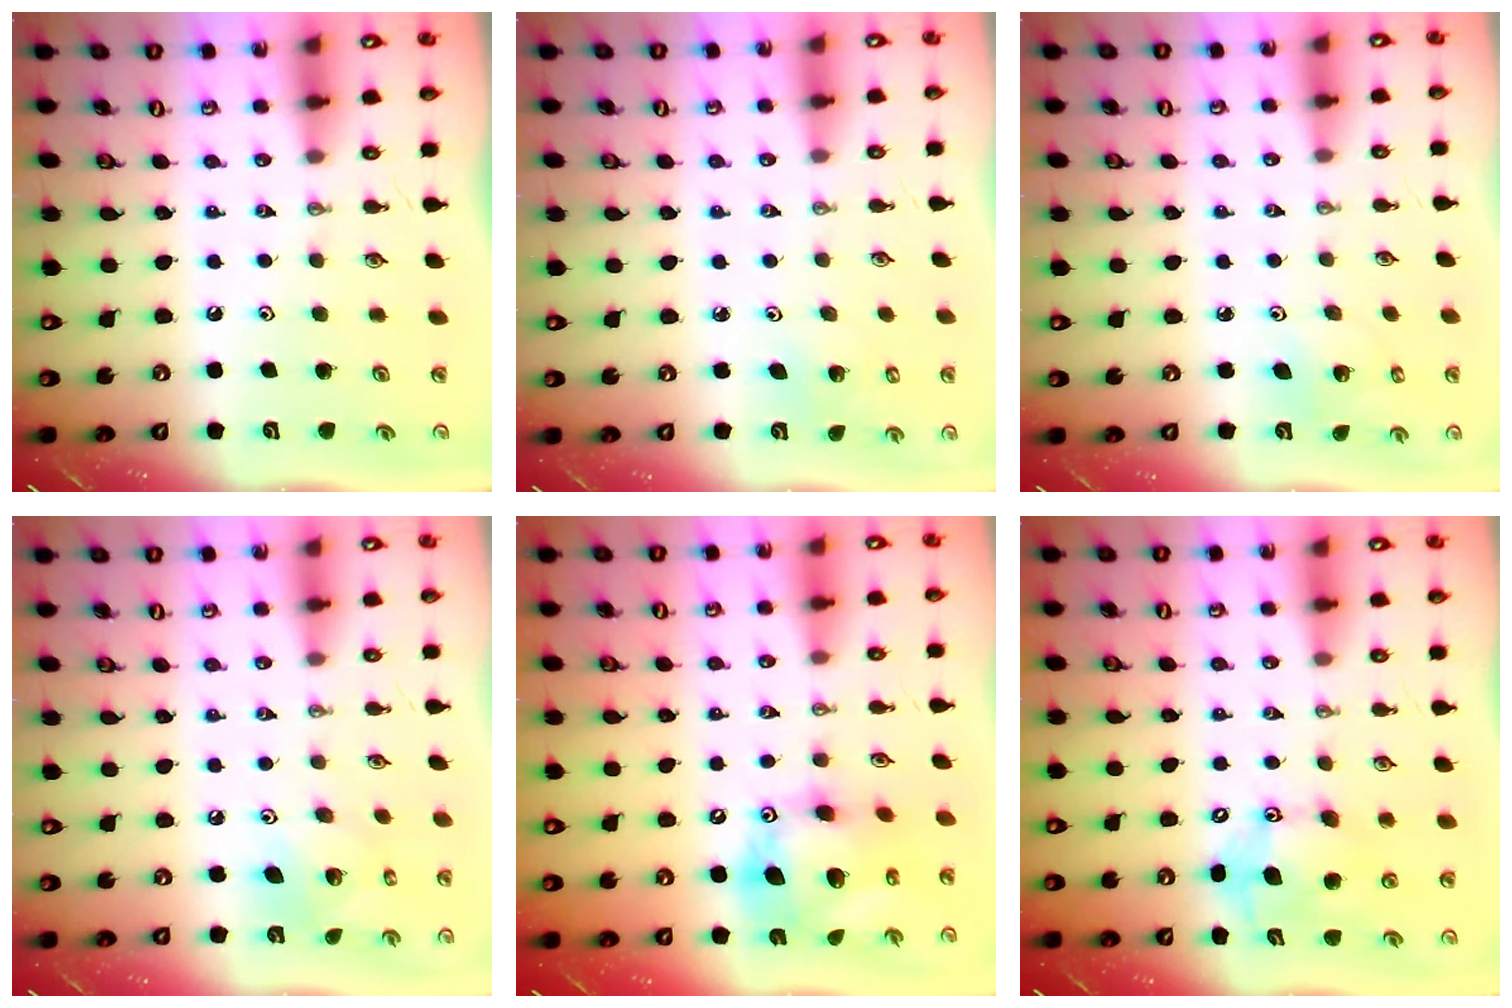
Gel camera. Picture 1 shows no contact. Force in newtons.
{"total": 2.8, "press": 2.8, "slide": 0.2}
{"total": 3.2, "press": 3.2, "slide": 0.2}
{"total": 8.3, "press": 8.3, "slide": 0.3}
{"total": 15.6, "press": 15.5, "slide": 1.6}
{"total": 12.0, "press": 11.7, "slide": 2.5}